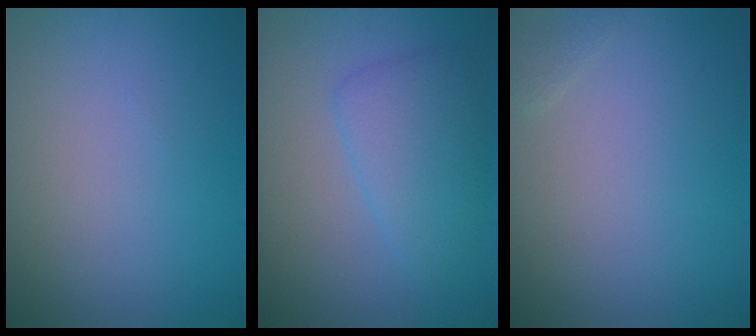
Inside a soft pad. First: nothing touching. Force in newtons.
{"total": 3.7, "press": 3.7, "slide": 0.1}
{"total": 0.6, "press": 0.5, "slide": 0.1}